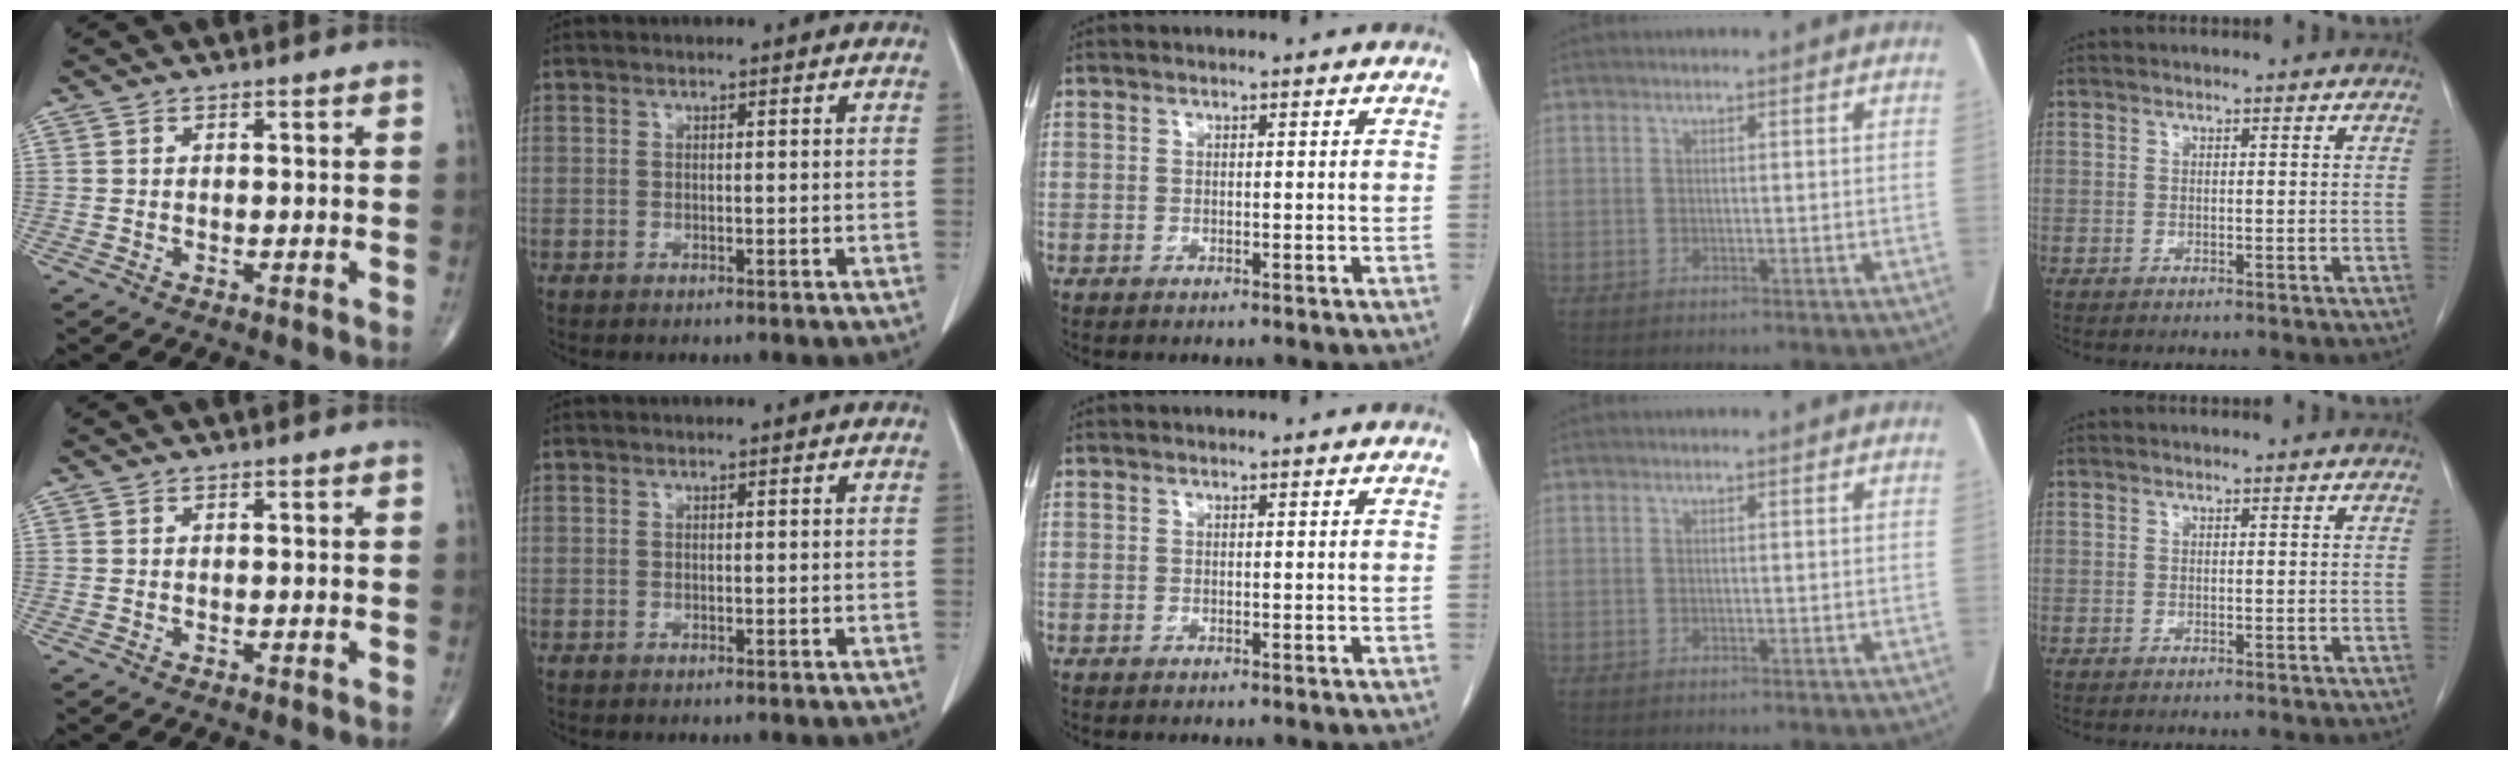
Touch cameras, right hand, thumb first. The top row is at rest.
{}